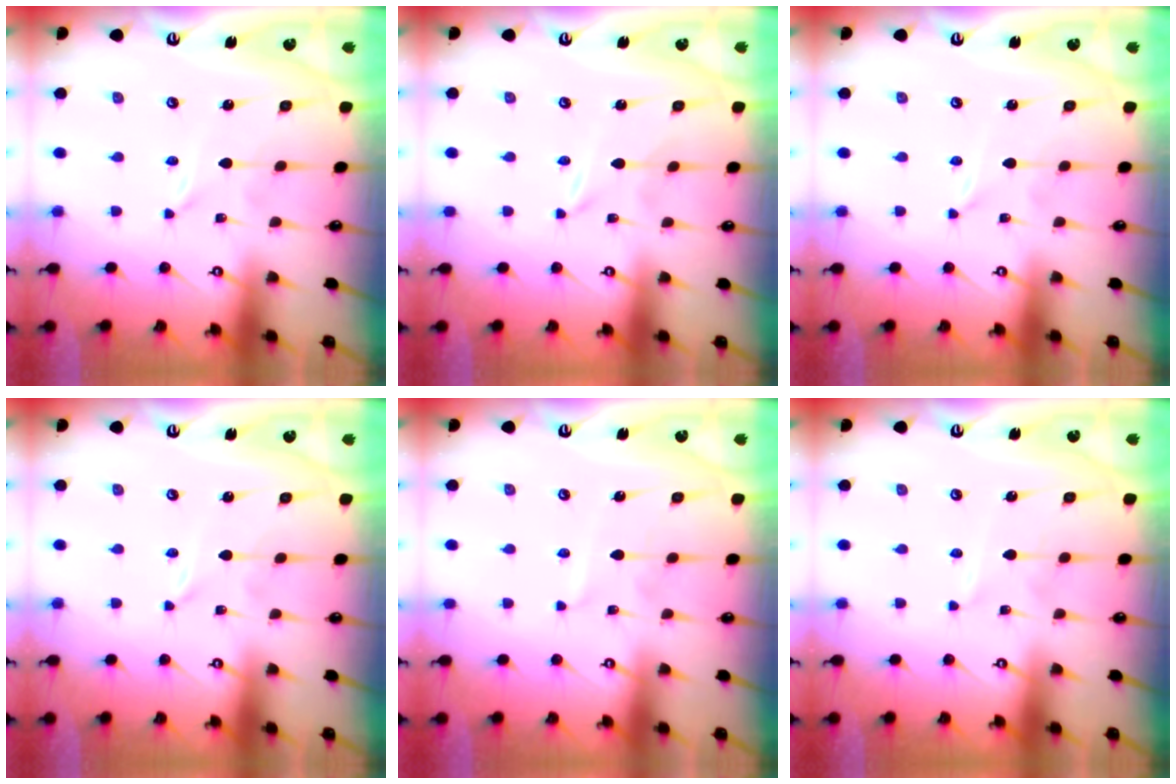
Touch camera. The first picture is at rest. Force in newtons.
{"total": 0.0}
{"total": 0.0}
{"total": 0.0}
{"total": 3.3, "press": 3.2, "slide": 0.4}
{"total": 1.5, "press": 1.5, "slide": 0.2}